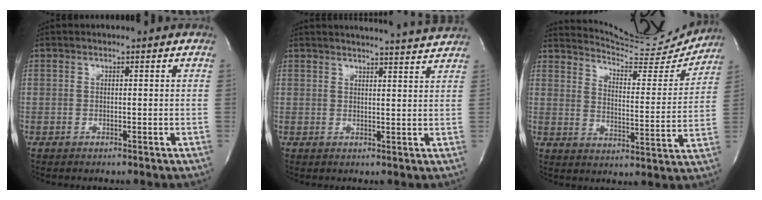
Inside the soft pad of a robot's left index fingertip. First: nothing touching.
{"total": 10.1, "force": [9.9, -0.7, 2.0], "torque": [-0.033, -0.020, 0.110]}
{"total": 15.5, "force": [15.2, 1.3, 2.6], "torque": [-0.043, -0.056, 0.200]}